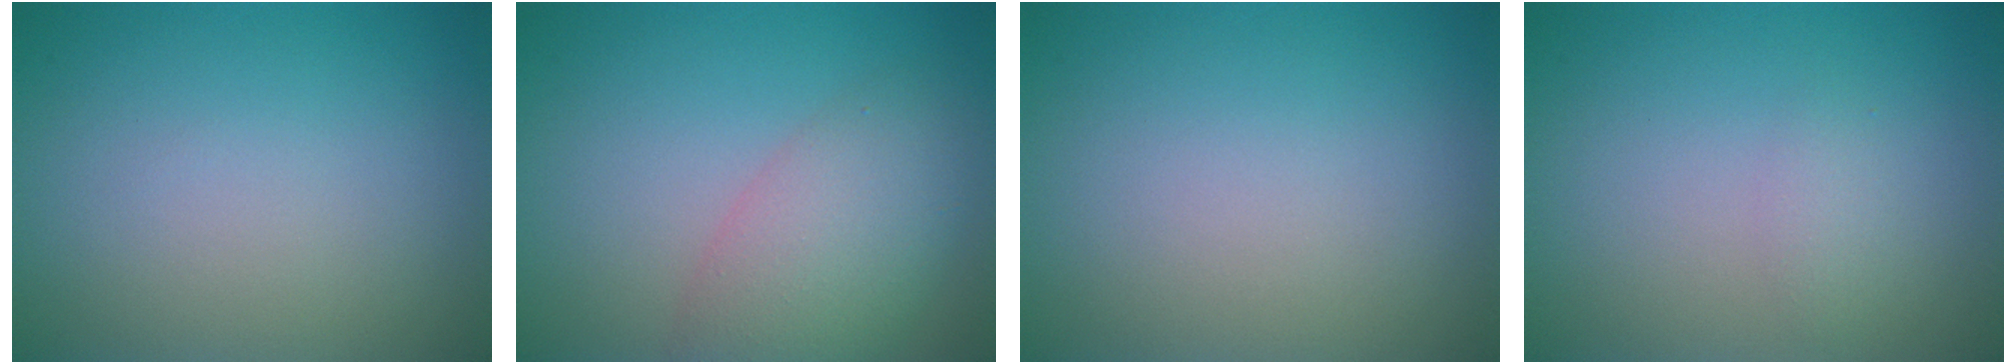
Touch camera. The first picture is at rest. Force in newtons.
{"total": 5.3, "press": 5.3, "slide": 0.3}
{"total": 0.0}
{"total": 1.0, "press": 1.0, "slide": 0.2}